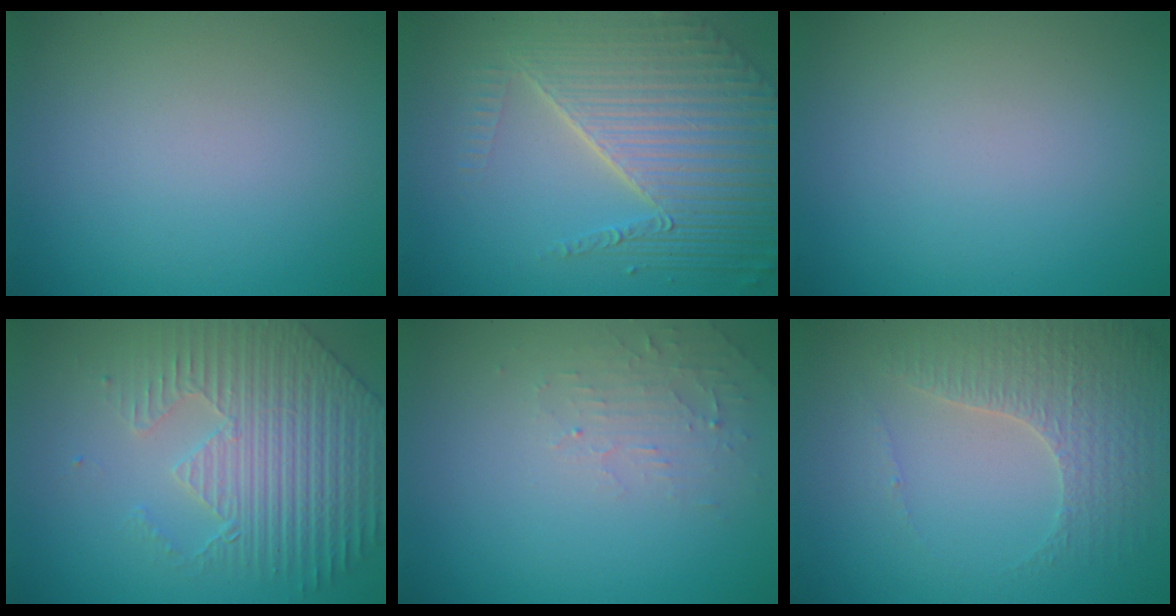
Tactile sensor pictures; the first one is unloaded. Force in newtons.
{"total": 8.8, "press": 5.7, "slide": 6.7}
{"total": 0.0}
{"total": 4.7, "press": 4.5, "slide": 1.3}
{"total": 2.0, "press": 1.9, "slide": 0.4}
{"total": 3.3, "press": 3.3, "slide": 0.6}